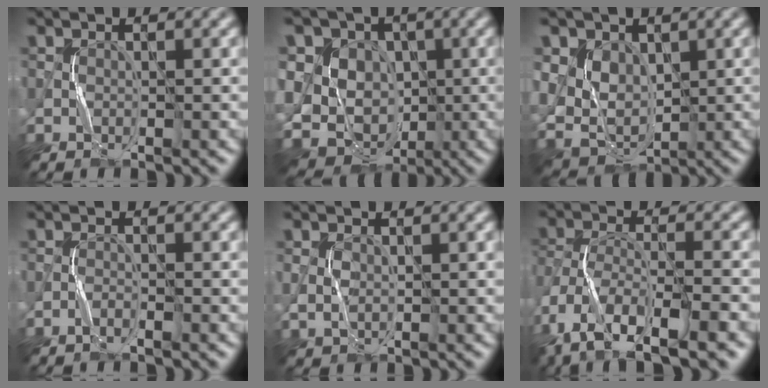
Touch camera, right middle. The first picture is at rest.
{"total": 14.2, "force": [0.6, 12.5, 6.7], "torque": [-0.152, 0.030, -0.004]}
{"total": 5.2, "force": [1.8, 4.0, 2.7], "torque": [-0.062, -0.006, 0.042]}
{"total": 0.8, "force": [-0.7, -0.2, 0.4], "torque": [-0.010, 0.003, -0.012]}
{"total": 1.0, "force": [0.2, 0.7, 0.7], "torque": [-0.020, 0.001, 0.009]}
{"total": 11.1, "force": [-7.8, 3.6, 7.1], "torque": [-0.150, -0.004, -0.138]}